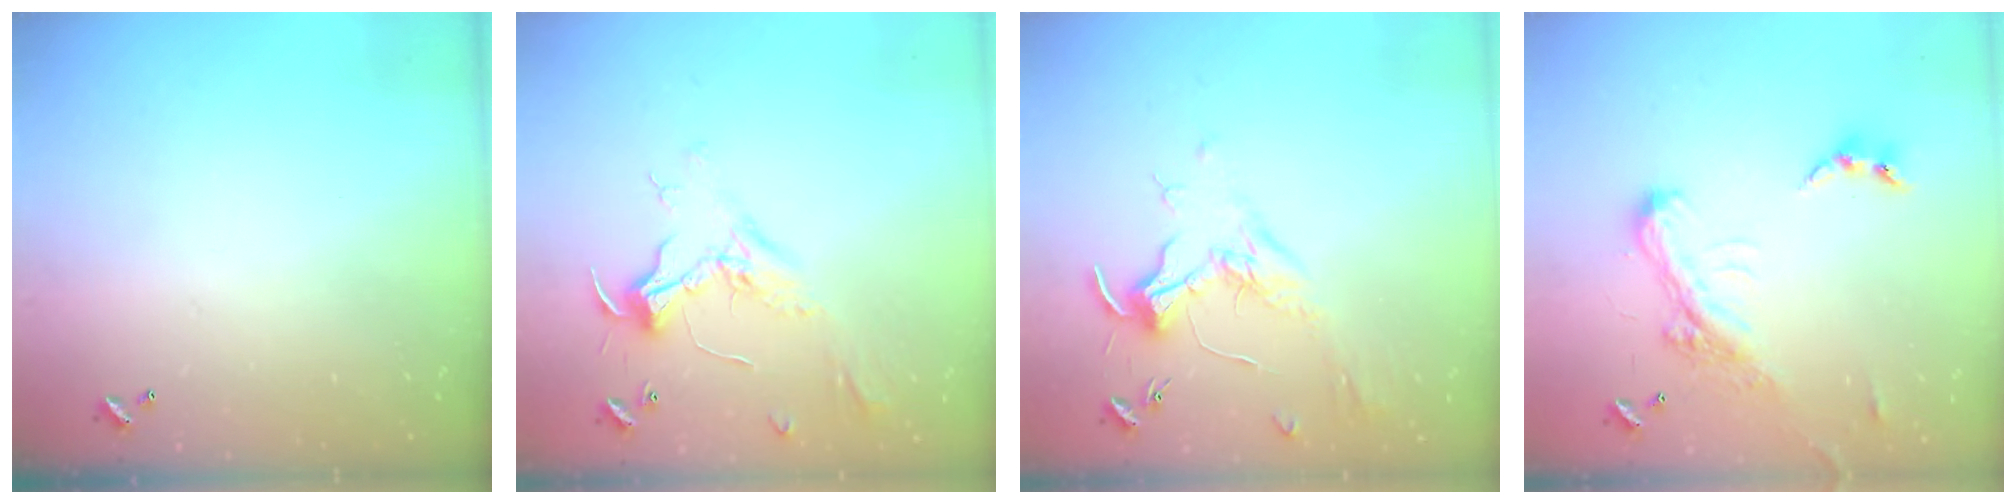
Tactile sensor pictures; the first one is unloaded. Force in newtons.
{"total": 2.4, "press": 2.3, "slide": 0.8}
{"total": 1.7, "press": 1.5, "slide": 0.9}
{"total": 4.8, "press": 4.7, "slide": 1.1}